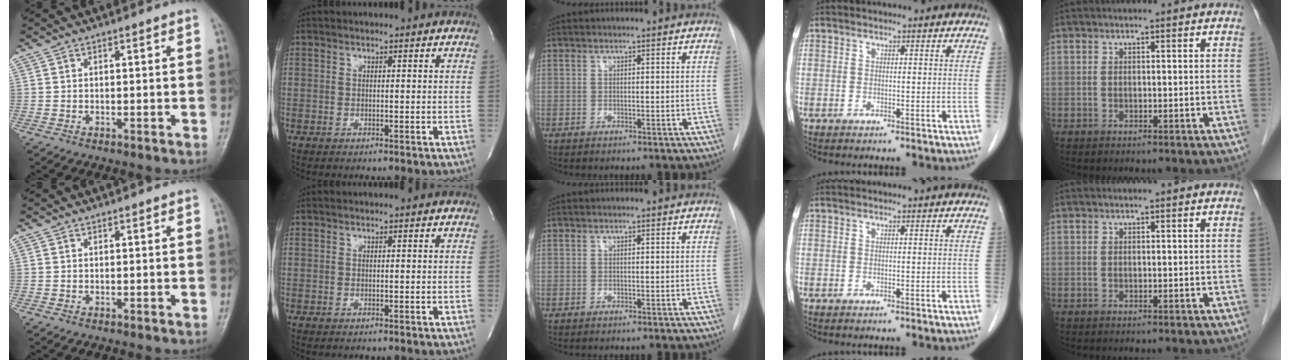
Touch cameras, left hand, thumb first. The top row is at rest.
{}